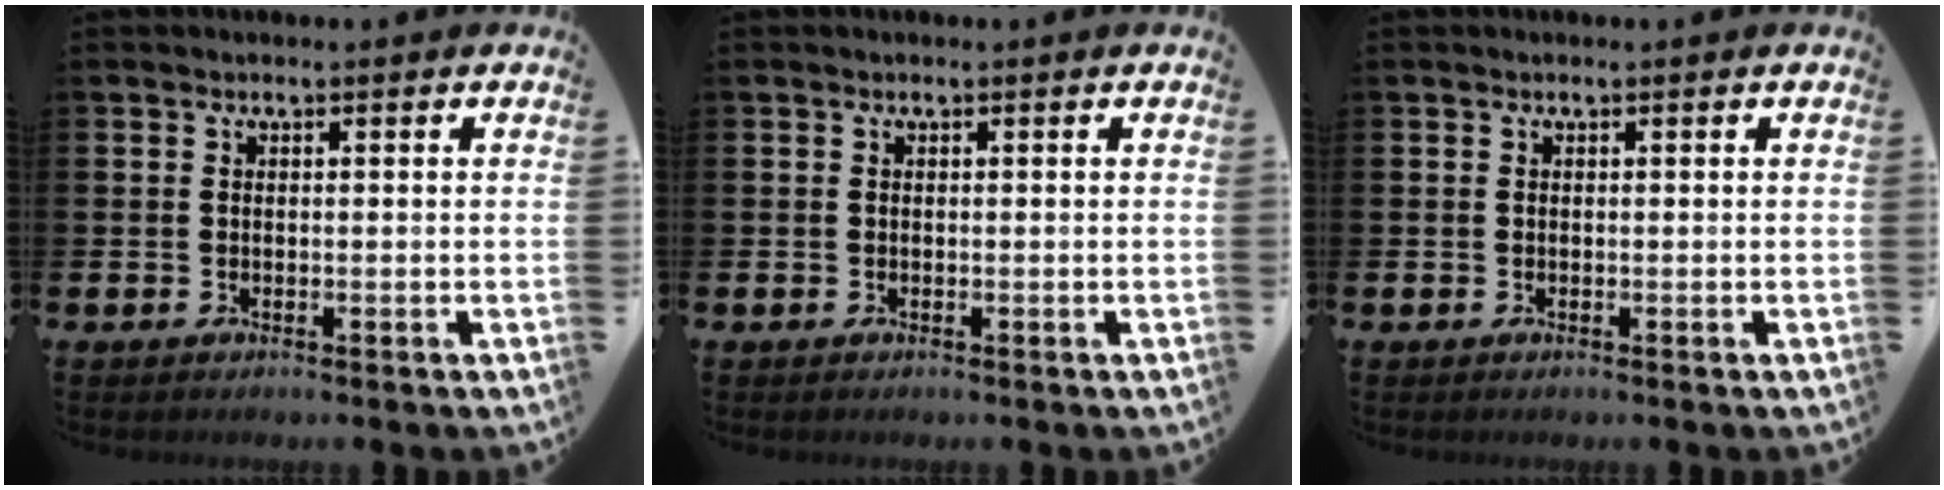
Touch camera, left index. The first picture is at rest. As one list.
[{"total": 0.0}, {"total": 0.0}]